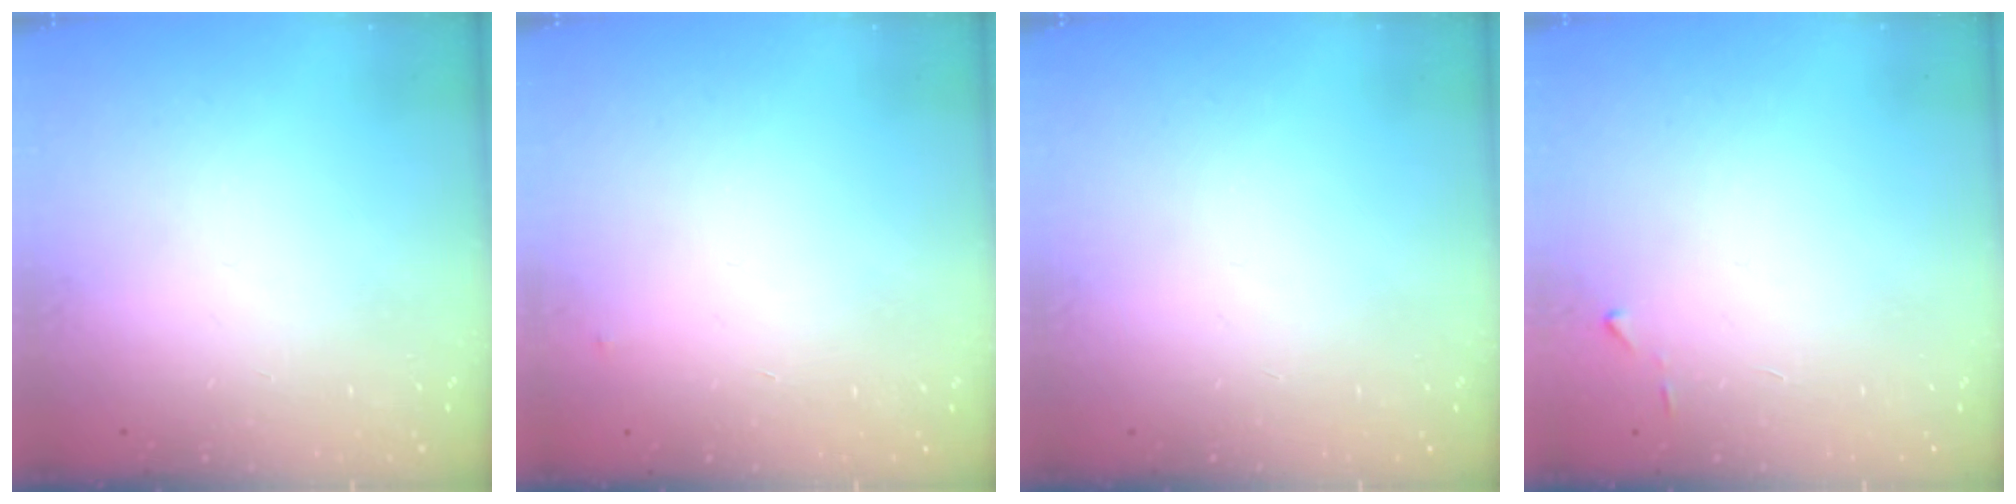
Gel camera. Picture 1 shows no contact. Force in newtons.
{"total": 2.5, "press": 2.5, "slide": 0.4}
{"total": 0.0}
{"total": 3.7, "press": 3.7, "slide": 0.4}